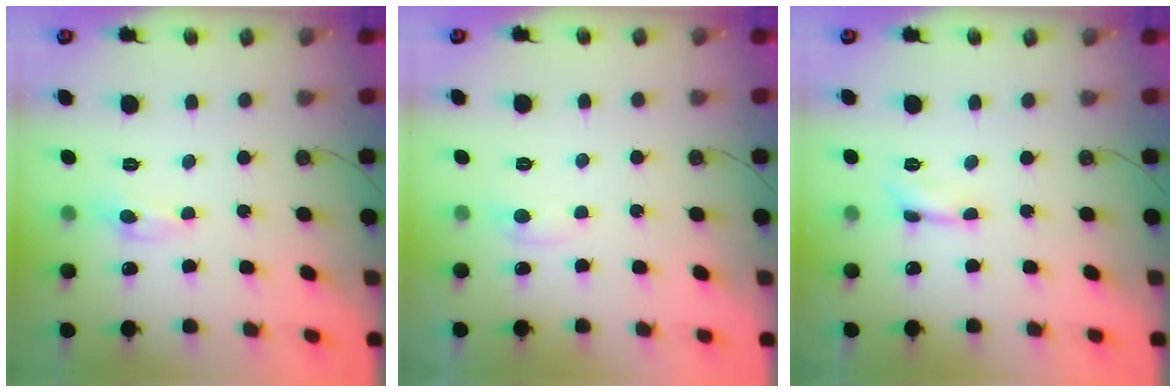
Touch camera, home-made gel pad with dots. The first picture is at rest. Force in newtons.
{"total": 0.6, "press": 0.0, "slide": 0.6}
{"total": 0.8, "press": 0.8, "slide": 0.2}